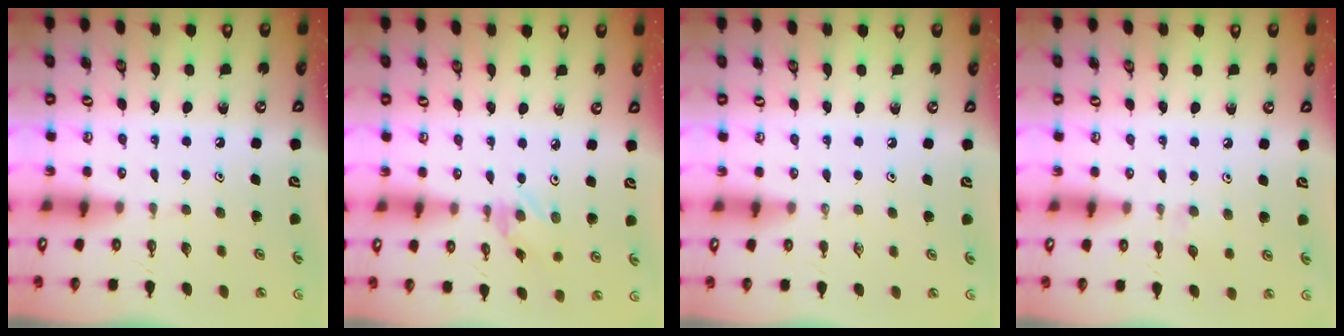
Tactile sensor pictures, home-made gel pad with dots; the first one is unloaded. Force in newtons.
{"total": 1.3, "press": 1.3, "slide": 0.0}
{"total": 0.0}
{"total": 3.9, "press": 3.9, "slide": 0.6}